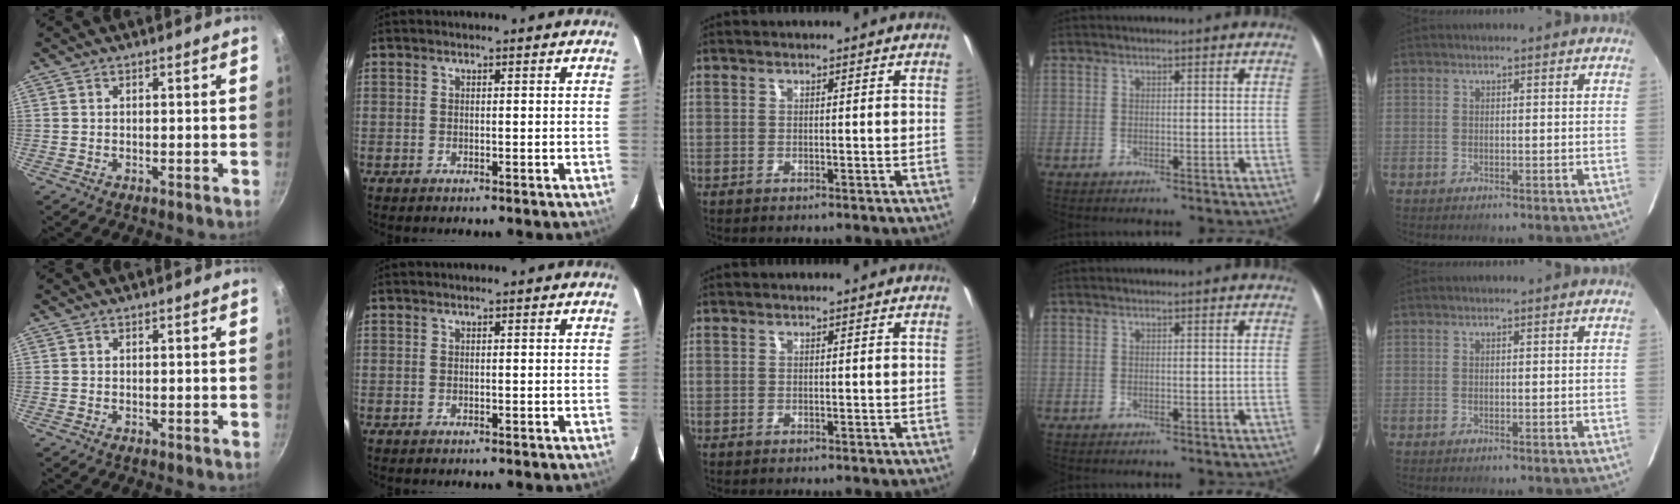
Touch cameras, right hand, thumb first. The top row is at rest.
{}